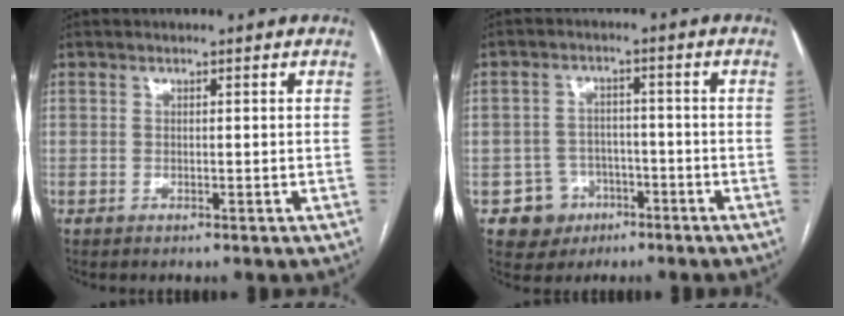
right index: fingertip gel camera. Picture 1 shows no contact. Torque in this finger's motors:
{"motor_torque": [-0.45, 0.24, -0.93, -0.21]}